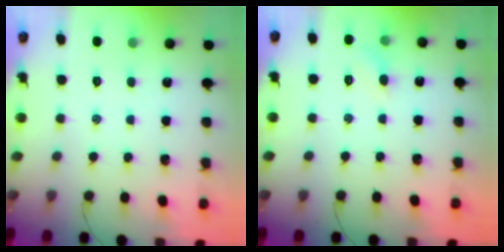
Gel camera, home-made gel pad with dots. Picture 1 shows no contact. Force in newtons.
{"total": 4.3, "press": 4.0, "slide": 1.5}